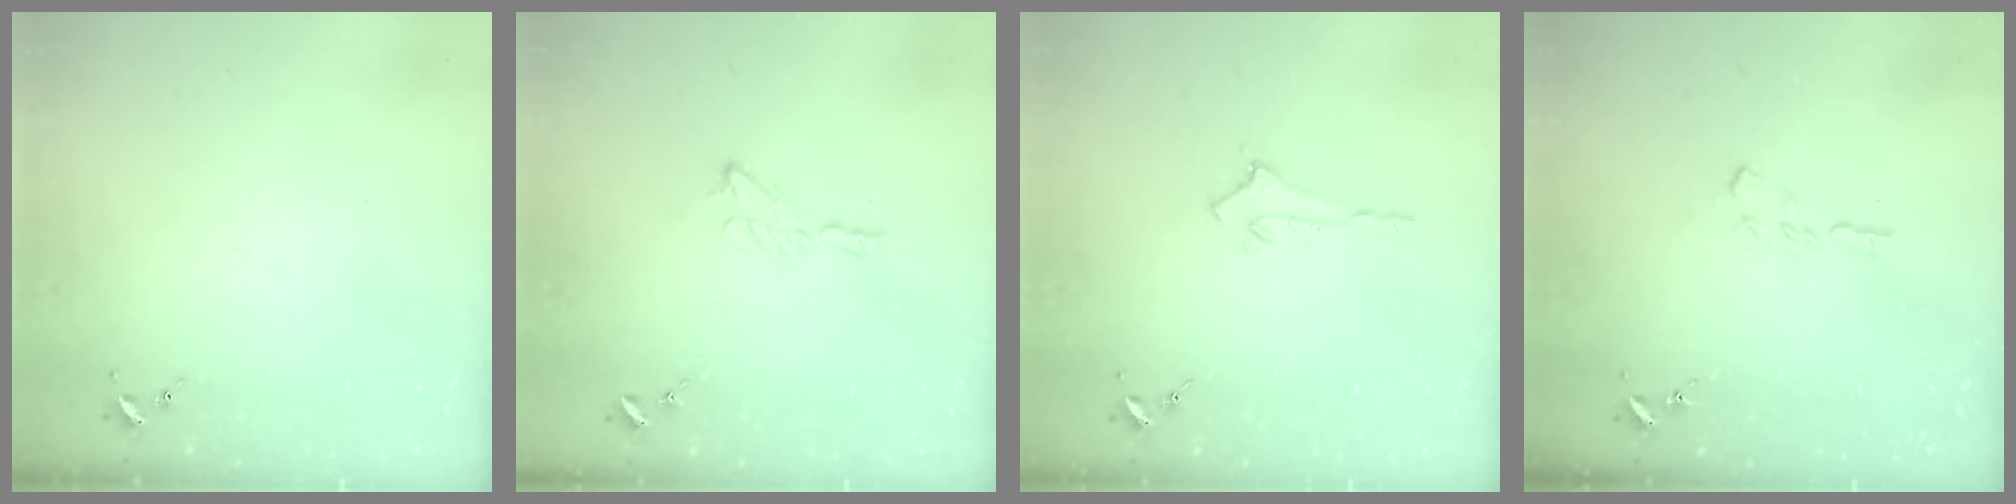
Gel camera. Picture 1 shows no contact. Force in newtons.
{"total": 6.5, "press": 6.5, "slide": 0.3}
{"total": 2.9, "press": 2.9, "slide": 0.2}
{"total": 5.6, "press": 5.5, "slide": 0.4}